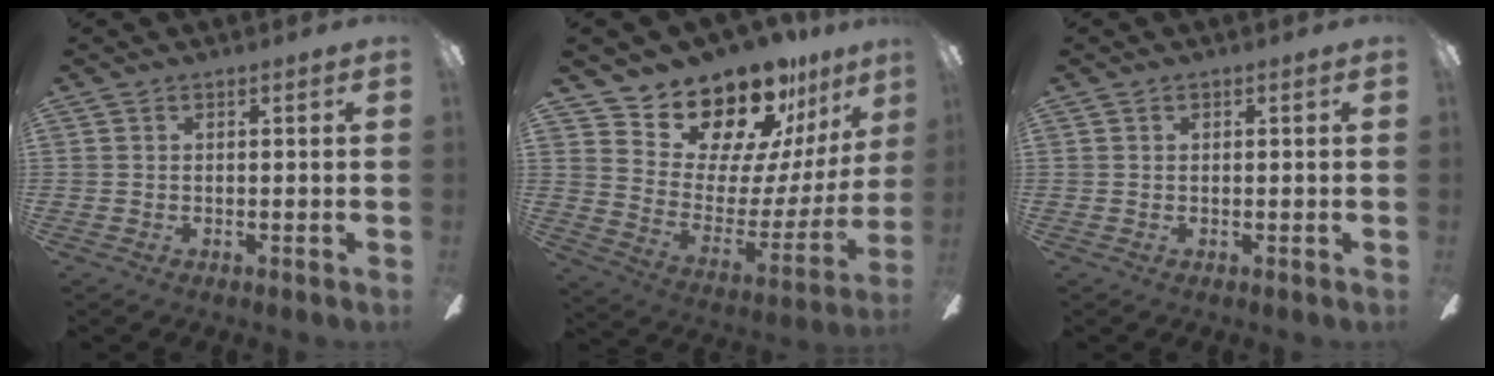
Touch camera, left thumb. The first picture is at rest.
{"total": 19.9, "force": [17.7, 7.1, 5.7], "torque": [-0.099, -0.149, 0.313]}
{"total": 0.0}